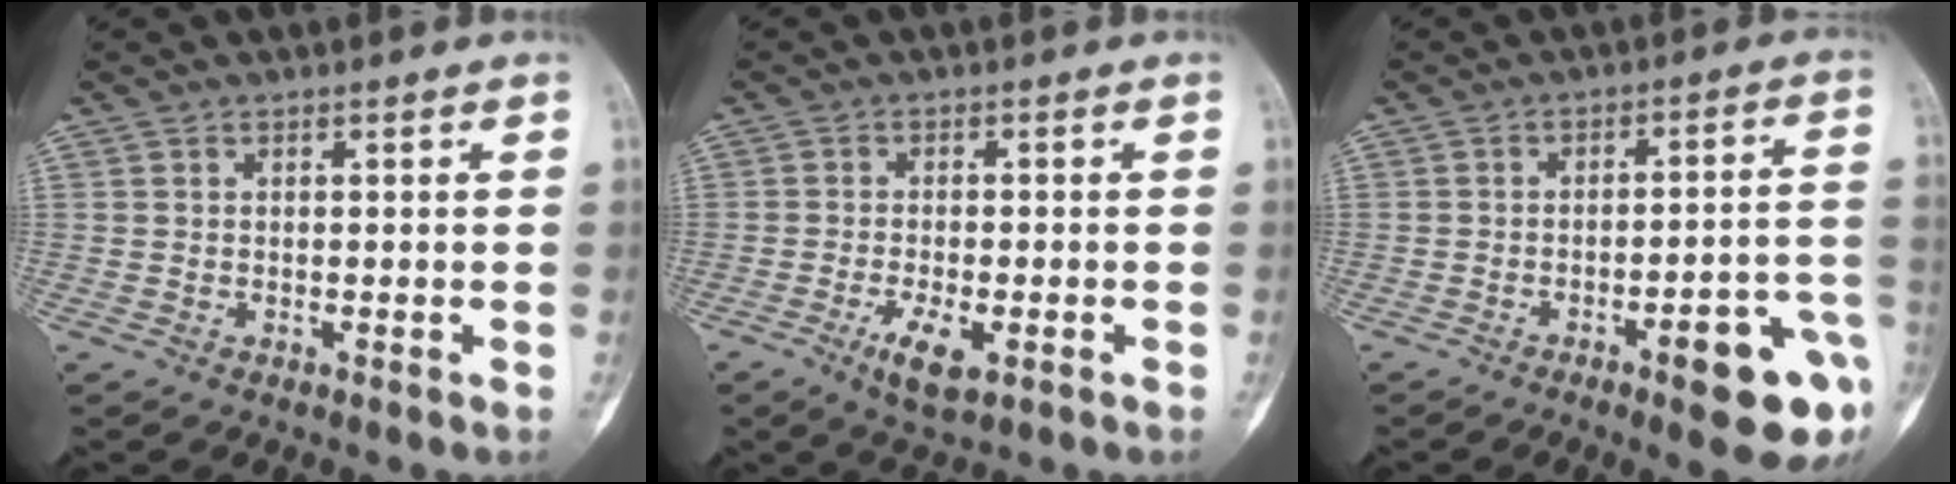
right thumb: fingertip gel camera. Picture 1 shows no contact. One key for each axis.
{"total": 5.8, "fx": -2.5, "fy": 2.1, "fz": 4.7, "tx": -0.085, "ty": -0.002, "tz": -0.038}
{"total": 13.5, "fx": -6.1, "fy": 3.3, "fz": 11.5, "tx": -0.122, "ty": 0.037, "tz": -0.071}